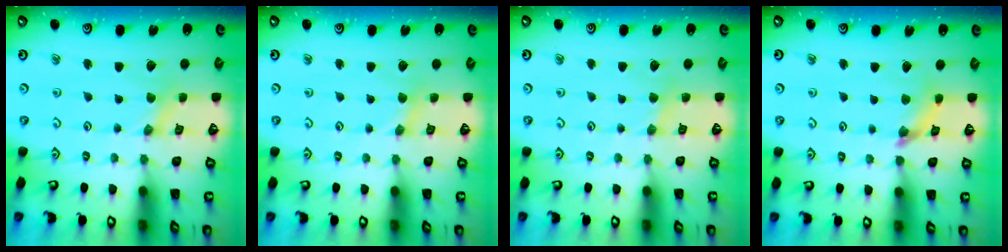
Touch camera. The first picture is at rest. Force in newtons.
{"total": 0.9, "press": 0.9, "slide": 0.2}
{"total": 2.5, "press": 2.5, "slide": 0.4}
{"total": 5.6, "press": 5.6, "slide": 0.4}